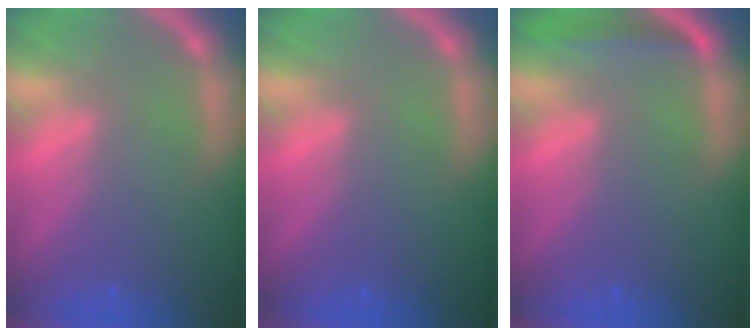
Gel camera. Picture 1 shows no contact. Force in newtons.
{"total": 0.0}
{"total": 1.9}